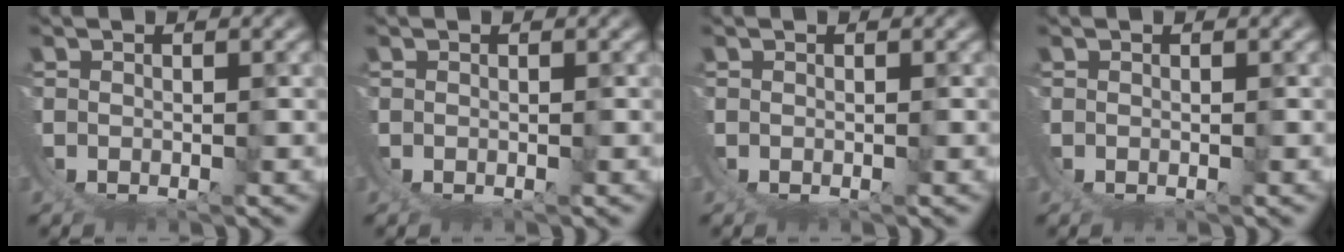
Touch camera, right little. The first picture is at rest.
{"total": 0.0}
{"total": 0.0}
{"total": 0.0}